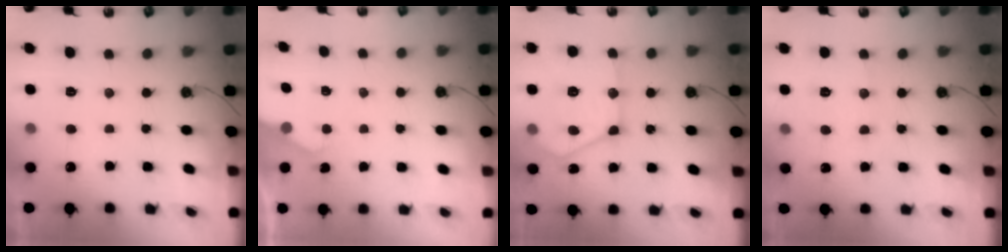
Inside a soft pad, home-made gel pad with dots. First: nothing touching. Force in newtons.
{"total": 1.7, "press": 1.6, "slide": 0.2}
{"total": 19.4, "press": 19.2, "slide": 2.2}
{"total": 6.5, "press": 6.5, "slide": 0.6}